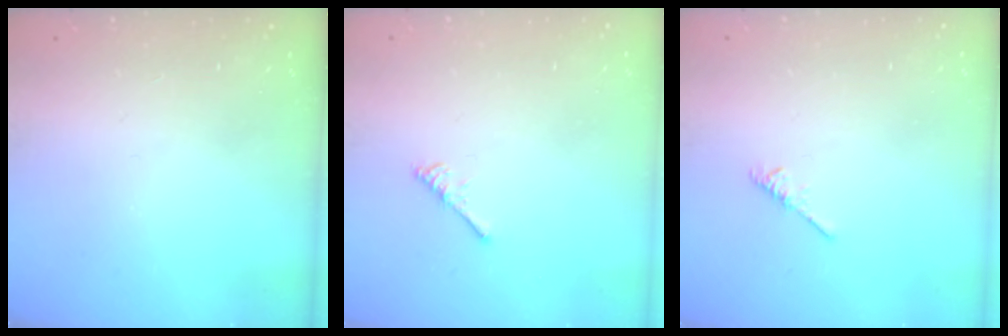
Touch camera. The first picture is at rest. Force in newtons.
{"total": 3.0, "press": 2.9, "slide": 0.5}
{"total": 1.9, "press": 1.8, "slide": 0.5}